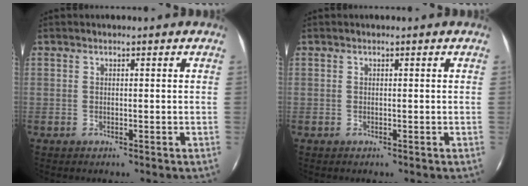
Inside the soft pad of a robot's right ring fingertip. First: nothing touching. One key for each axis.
{"total": 0.0}